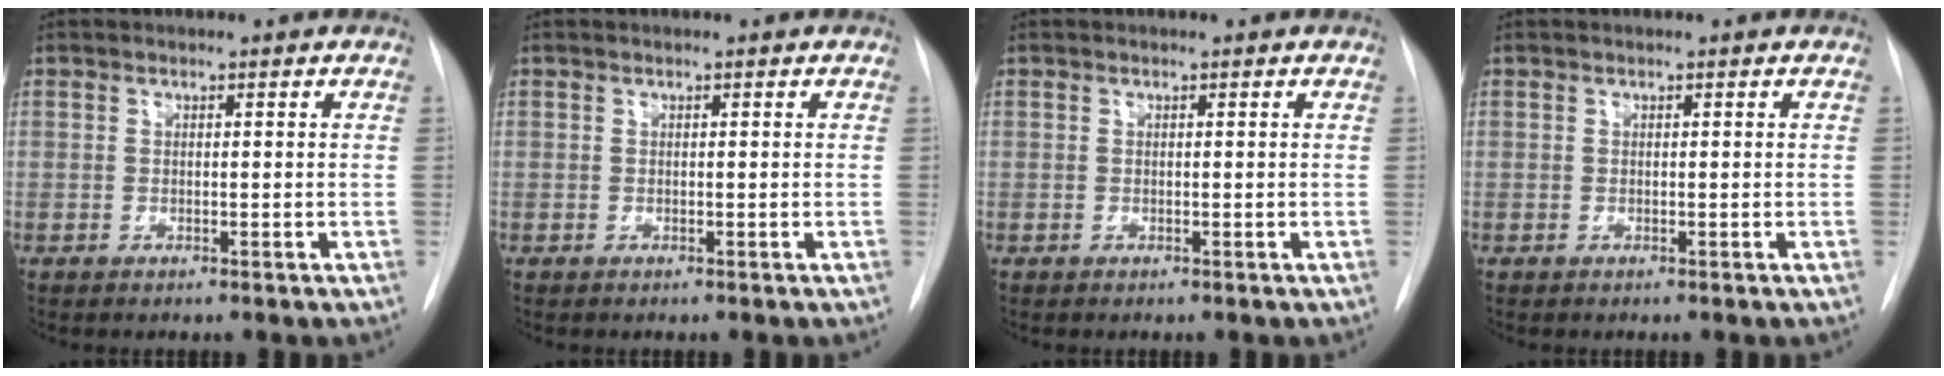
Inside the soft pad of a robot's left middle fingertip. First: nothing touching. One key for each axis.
{"total": 0.0}
{"total": 0.0}
{"total": 0.0}